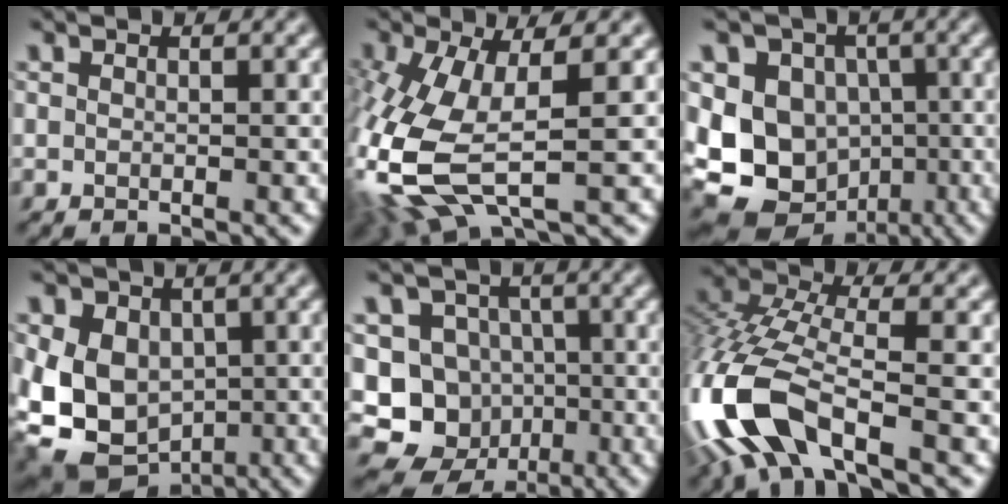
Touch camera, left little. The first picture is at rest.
{"total": 10.2, "force": [-1.8, 4.2, 9.1], "torque": [-0.233, -0.016, -0.029]}
{"total": 11.4, "force": [-1.8, 9.6, 5.8], "torque": [-0.093, -0.004, -0.053]}
{"total": 10.6, "force": [-2.4, 8.5, 5.8], "torque": [-0.098, -0.008, -0.048]}
{"total": 11.7, "force": [-3.4, 10.9, 2.8], "torque": [-0.077, -0.004, -0.064]}
{"total": 10.4, "force": [-5.0, 4.2, 8.1], "torque": [-0.192, 0.005, -0.111]}